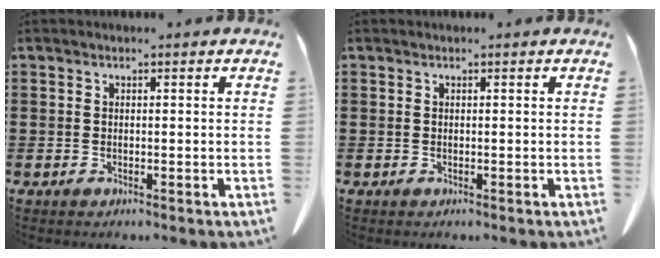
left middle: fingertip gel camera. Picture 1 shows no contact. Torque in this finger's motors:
{"motor_torque": [-0.10, 0.05, 0.00, 0.00]}